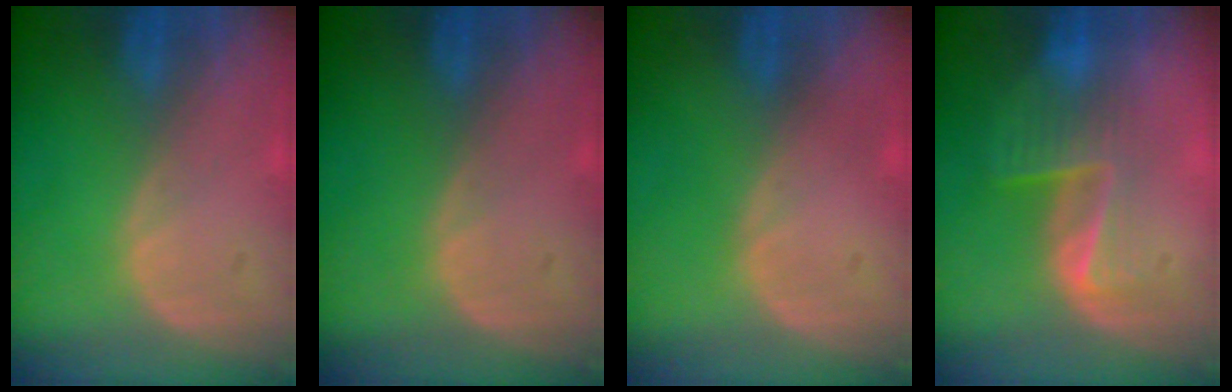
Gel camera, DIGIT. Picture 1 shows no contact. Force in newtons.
{"total": 0.0}
{"total": 0.0}
{"total": 6.6, "press": 5.5, "slide": 3.6}